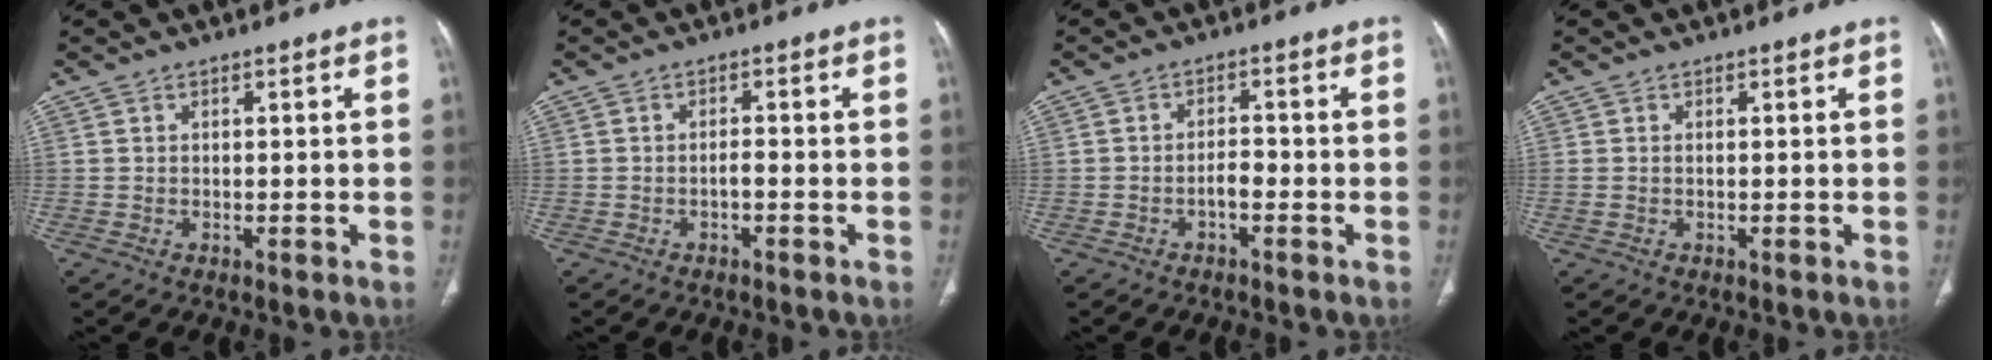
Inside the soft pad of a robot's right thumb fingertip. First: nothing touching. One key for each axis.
{"total": 1.2, "fx": -0.7, "fy": 0.4, "fz": 0.9, "tx": -0.016, "ty": 0.007, "tz": -0.012}
{"total": 2.4, "fx": -1.2, "fy": 1.0, "fz": 1.8, "tx": -0.025, "ty": 0.015, "tz": -0.021}
{"total": 1.0, "fx": 0.1, "fy": 0.6, "fz": 0.8, "tx": -0.026, "ty": 0.006, "tz": 0.007}